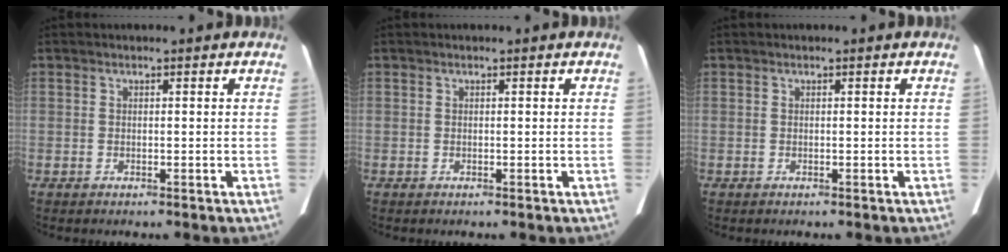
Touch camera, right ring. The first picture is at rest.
{"total": 0.0}
{"total": 0.0}